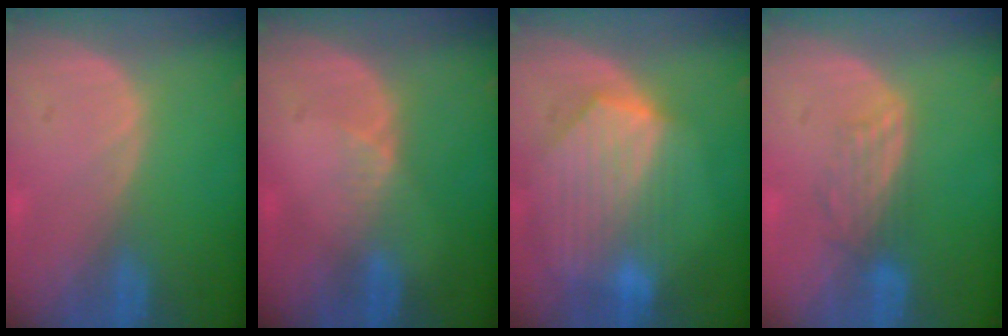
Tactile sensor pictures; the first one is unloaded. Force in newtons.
{"total": 2.0, "press": 1.6, "slide": 1.3}
{"total": 9.3, "press": 8.2, "slide": 4.3}
{"total": 3.8, "press": 3.2, "slide": 2.0}